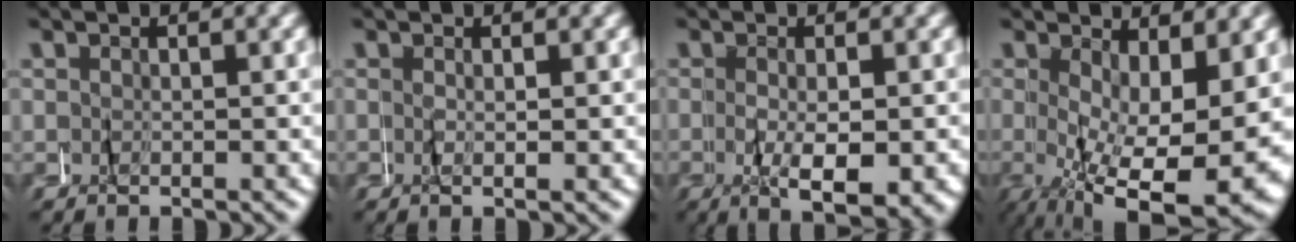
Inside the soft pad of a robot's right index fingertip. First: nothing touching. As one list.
[{"total": 0.5, "force": [0.0, -0.5, 0.1], "torque": [-0.010, -0.001, 0.001]}, {"total": 5.7, "force": [-2.1, 1.9, 5.0], "torque": [-0.079, -0.016, -0.024]}, {"total": 11.1, "force": [-2.7, 3.8, 10.1], "torque": [-0.148, -0.036, -0.020]}]